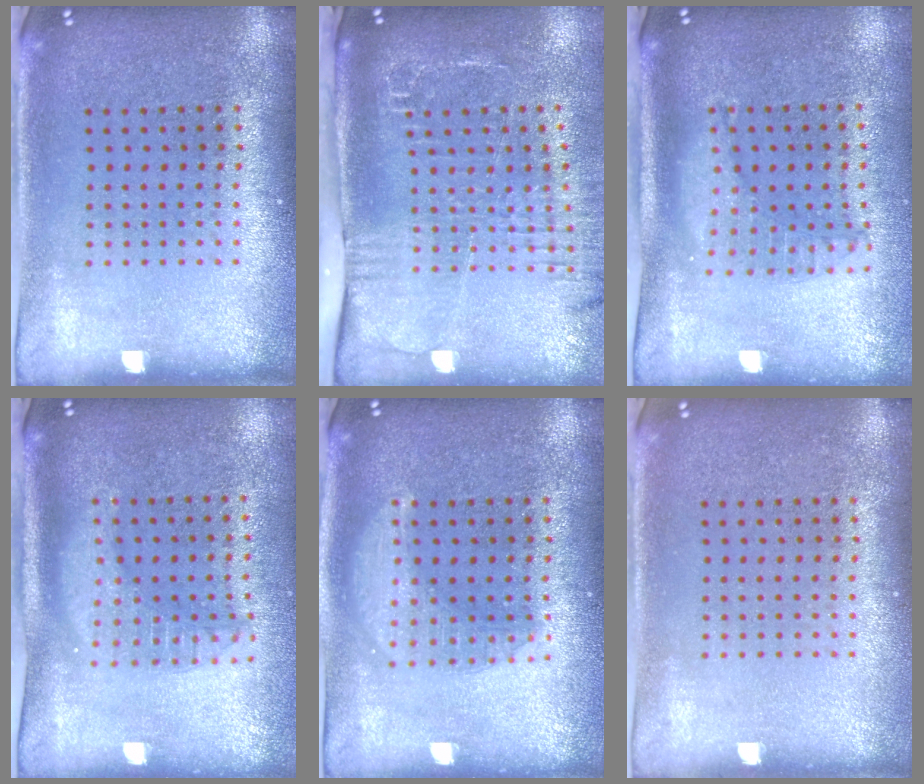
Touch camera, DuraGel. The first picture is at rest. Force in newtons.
{"total": 2.6, "press": 2.0, "slide": 1.7}
{"total": 1.2, "press": 1.2, "slide": 0.2}
{"total": 1.8, "press": 1.5, "slide": 1.0}
{"total": 2.6, "press": 2.6, "slide": 0.4}
{"total": 0.0}